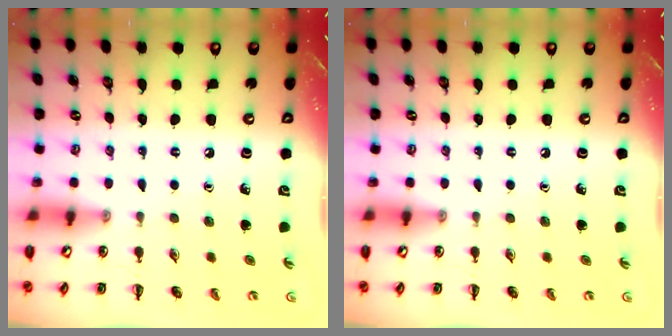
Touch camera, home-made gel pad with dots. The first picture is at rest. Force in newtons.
{"total": 0.0}